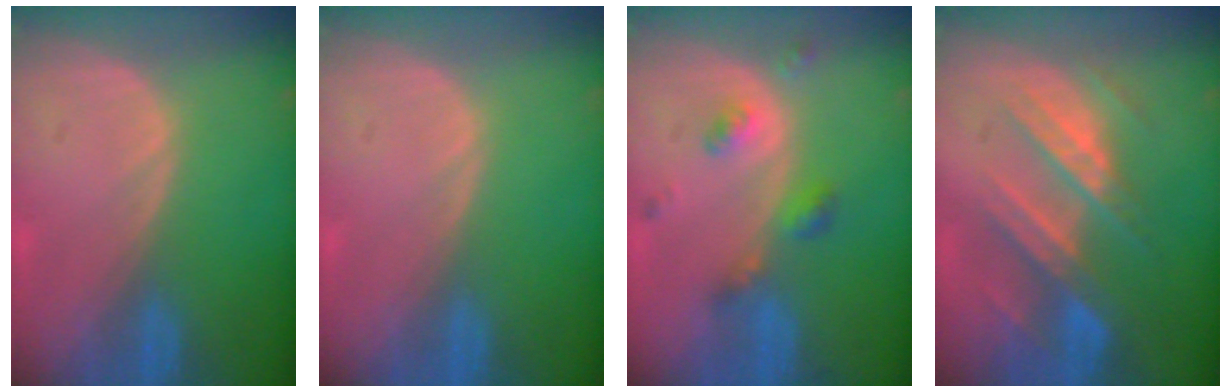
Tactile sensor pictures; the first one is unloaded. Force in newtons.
{"total": 0.0}
{"total": 4.8, "press": 4.3, "slide": 2.1}
{"total": 9.0, "press": 7.9, "slide": 4.2}